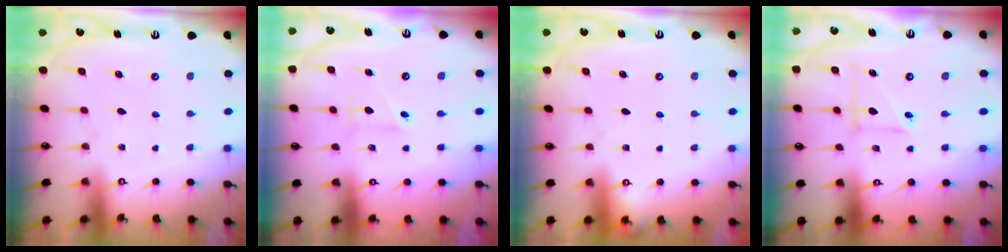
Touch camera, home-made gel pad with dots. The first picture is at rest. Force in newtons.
{"total": 2.2, "press": 2.1, "slide": 0.6}
{"total": 0.0}
{"total": 4.7, "press": 4.6, "slide": 0.4}